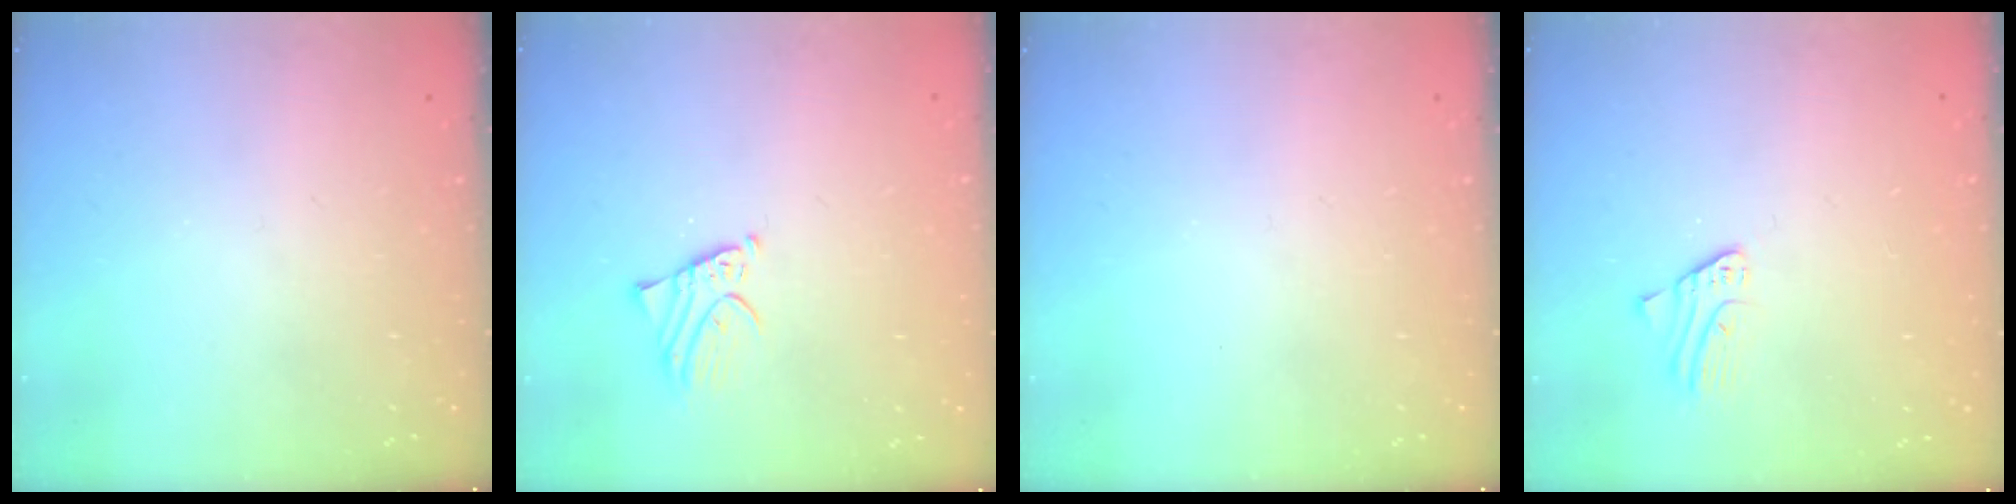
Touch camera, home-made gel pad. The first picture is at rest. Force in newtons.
{"total": 2.1, "press": 2.1, "slide": 0.2}
{"total": 0.0}
{"total": 2.4, "press": 2.4, "slide": 0.2}